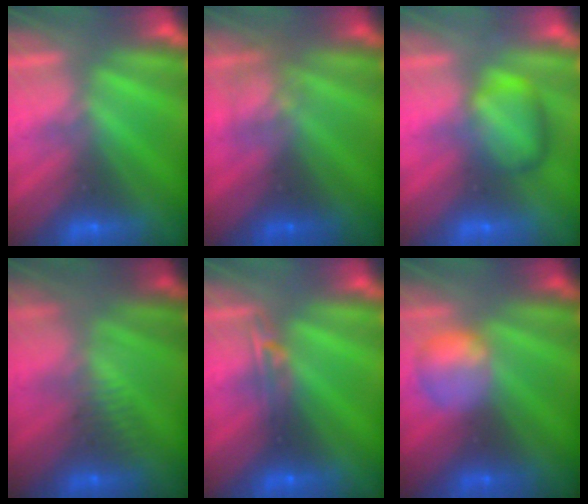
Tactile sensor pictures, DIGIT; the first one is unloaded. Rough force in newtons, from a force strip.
{"total": 2.4}
{"total": 2.4}
{"total": 2.8}
{"total": 2.4}
{"total": 2.4}